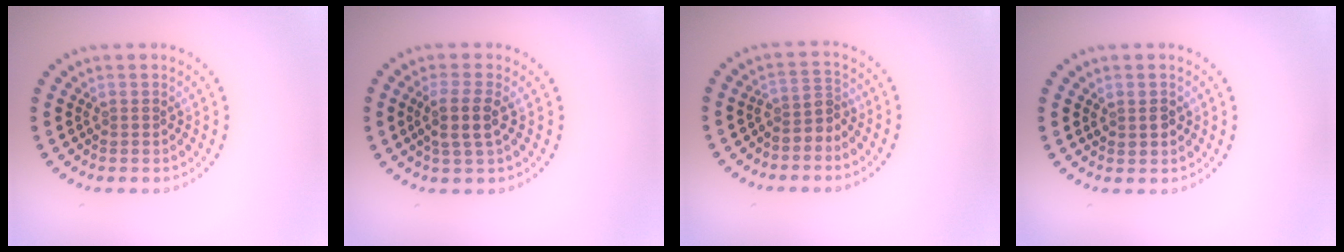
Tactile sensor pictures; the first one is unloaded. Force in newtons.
{"total": 2.8, "press": 2.4, "slide": 1.4}
{"total": 2.2, "press": 1.5, "slide": 1.6}
{"total": 1.4, "press": 1.3, "slide": 0.2}